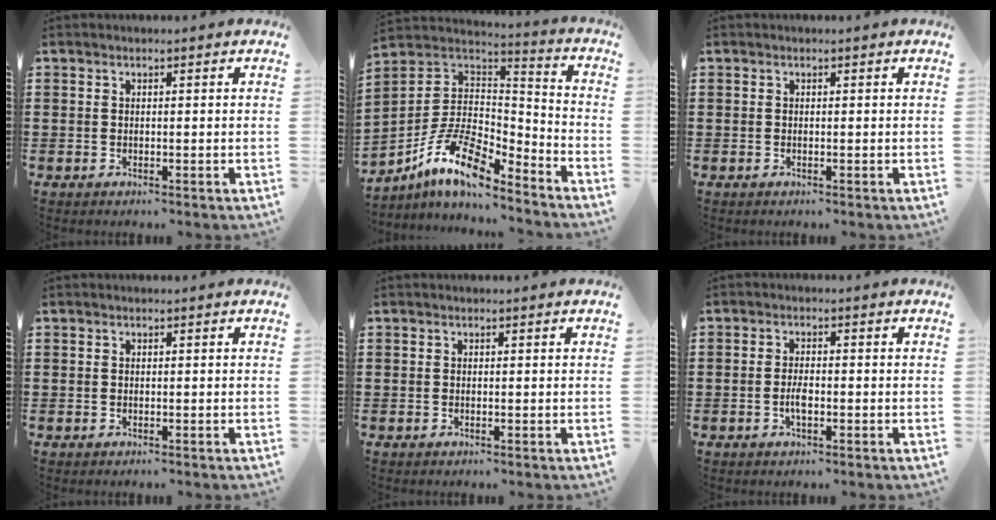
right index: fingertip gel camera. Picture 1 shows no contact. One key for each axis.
{"total": 12.8, "fx": -8.2, "fy": 4.7, "fz": 8.6, "tx": -0.184, "ty": 0.009, "tz": -0.160}
{"total": 0.0}
{"total": 0.0}
{"total": 0.0}
{"total": 2.6, "fx": -0.8, "fy": 0.7, "fz": 2.4, "tx": -0.050, "ty": -0.002, "tz": -0.017}